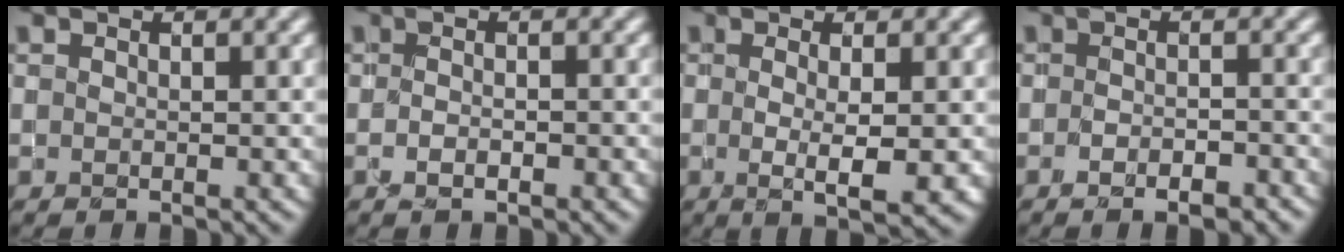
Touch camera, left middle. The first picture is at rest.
{"total": 1.2, "force": [-0.5, 0.5, 0.9], "torque": [-0.020, -0.002, -0.011]}
{"total": 3.3, "force": [-0.2, 0.5, 3.2], "torque": [-0.059, -0.008, 0.001]}
{"total": 2.4, "force": [-1.4, 1.0, 1.6], "torque": [-0.023, 0.002, -0.018]}